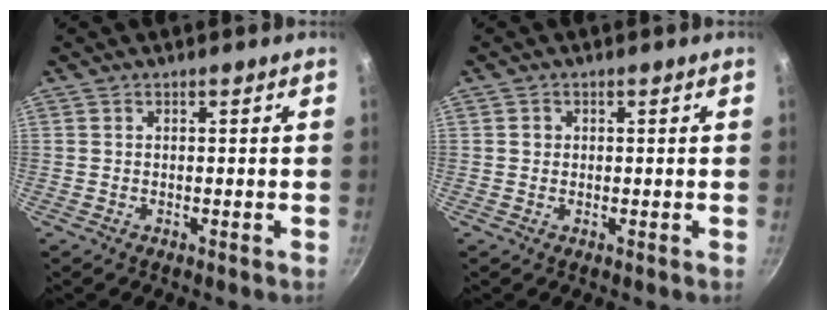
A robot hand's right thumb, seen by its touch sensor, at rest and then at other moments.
{"total": 1.2, "force": [0.2, 1.1, 0.3], "torque": [-0.001, 0.001, 0.000]}